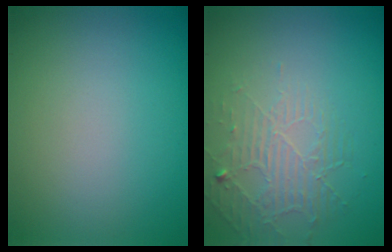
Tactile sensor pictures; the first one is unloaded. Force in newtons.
{"total": 2.2, "press": 1.4, "slide": 1.7}